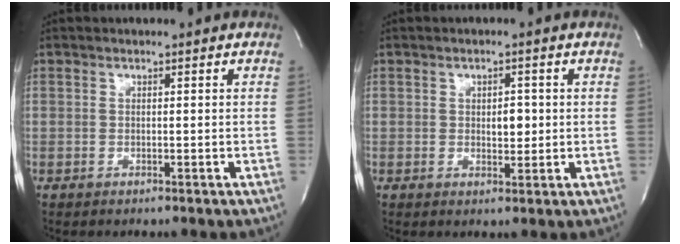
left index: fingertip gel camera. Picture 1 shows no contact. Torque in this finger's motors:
{"motor_torque": [0.21, 0.00, 0.06, 0.03]}